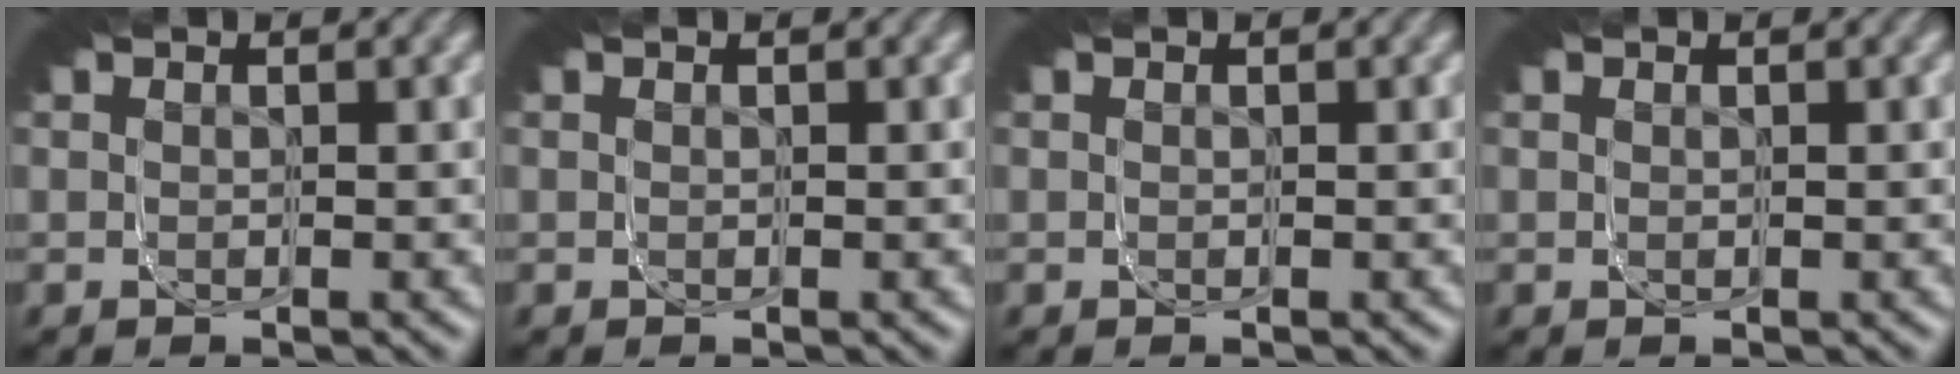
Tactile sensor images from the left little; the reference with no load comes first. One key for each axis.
{"total": 0.0}
{"total": 0.0}
{"total": 0.0}